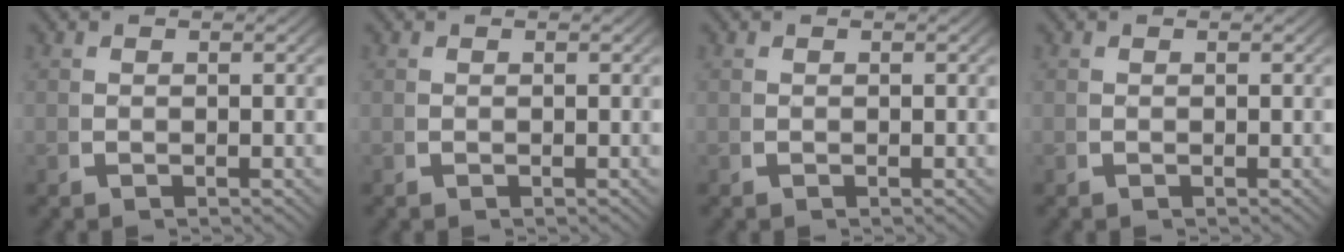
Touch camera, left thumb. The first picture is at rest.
{"total": 0.0}
{"total": 0.0}
{"total": 0.0}